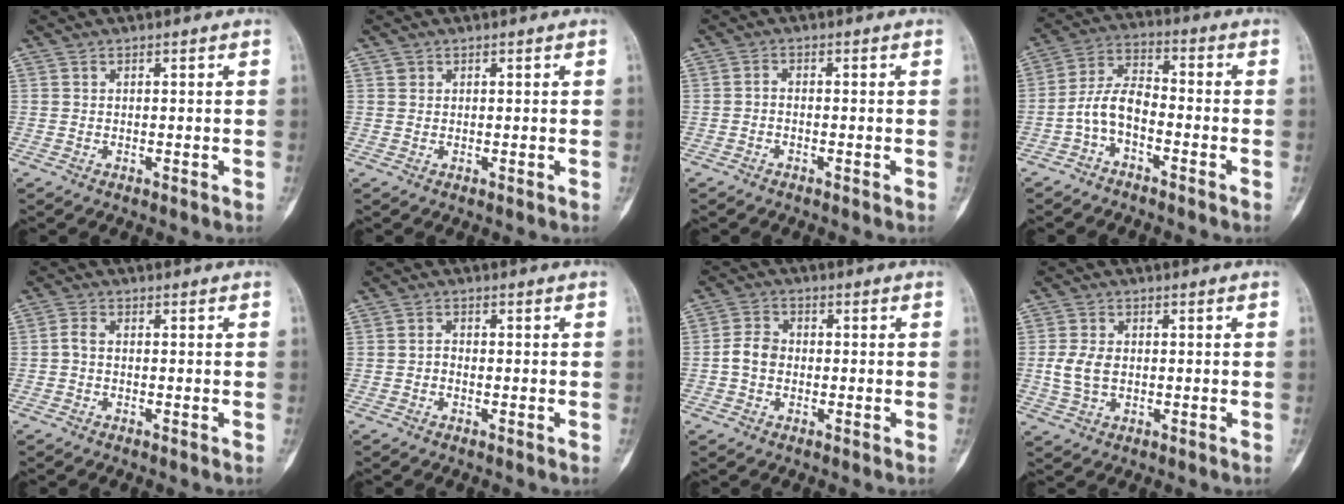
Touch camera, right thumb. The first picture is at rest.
{"total": 0.8, "force": [0.4, 0.7, 0.1], "torque": [0.007, 0.000, 0.005]}
{"total": 1.1, "force": [-0.6, 0.5, 0.7], "torque": [-0.012, 0.007, -0.016]}
{"total": 7.2, "force": [-3.0, 3.6, 5.5], "torque": [-0.108, 0.044, -0.069]}
{"total": 1.8, "force": [-0.3, 1.1, 1.4], "torque": [-0.029, 0.003, -0.012]}
{"total": 1.4, "force": [-0.5, 1.0, 0.8], "torque": [-0.009, 0.004, -0.013]}
{"total": 4.4, "force": [-0.7, 3.5, 2.6], "torque": [-0.041, 0.014, -0.021]}
{"total": 5.1, "force": [-0.2, 3.5, 3.8], "torque": [-0.080, 0.005, -0.001]}